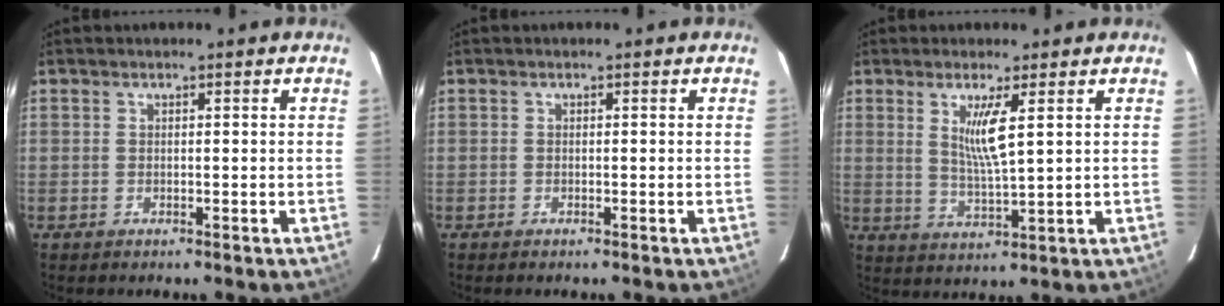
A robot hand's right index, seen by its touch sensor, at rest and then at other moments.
{"total": 0.0}
{"total": 6.1, "force": [2.3, 0.0, 5.6], "torque": [-0.107, -0.015, 0.045]}